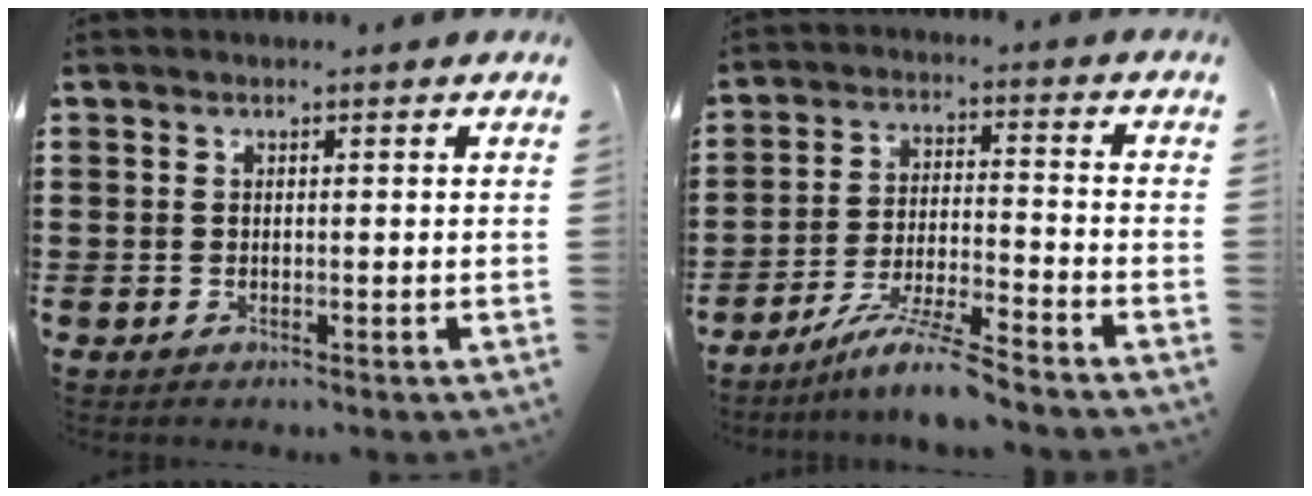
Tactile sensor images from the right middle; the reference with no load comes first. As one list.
[{"total": 7.4, "force": [-6.4, -0.3, 3.7], "torque": [-0.078, -0.013, -0.123]}]